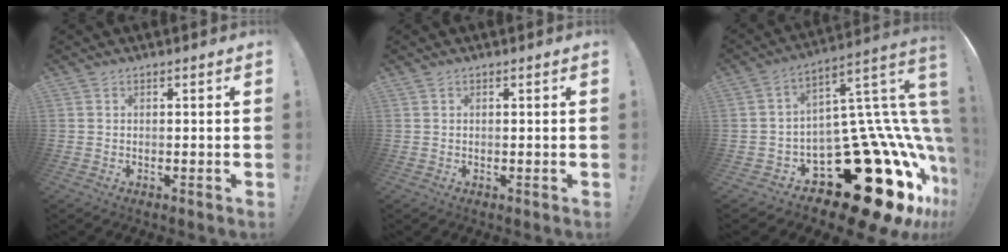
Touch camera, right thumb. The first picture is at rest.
{"total": 0.0}
{"total": 32.7, "force": [-12.5, 15.8, 25.8], "torque": [-0.279, 0.011, -0.137]}